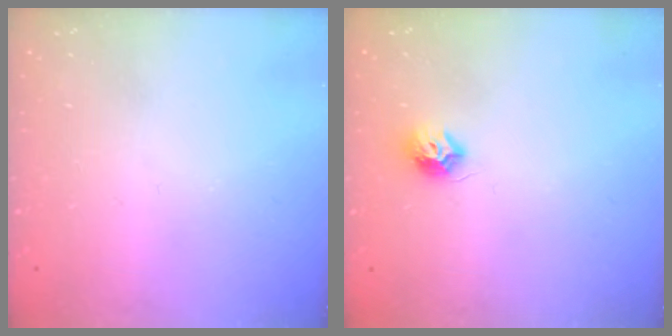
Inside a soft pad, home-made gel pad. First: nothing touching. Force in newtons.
{"total": 7.6, "press": 7.6, "slide": 0.2}